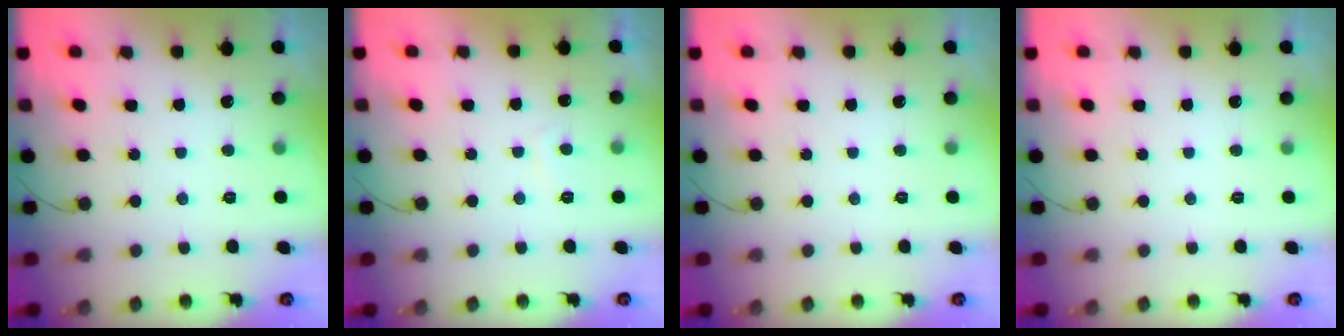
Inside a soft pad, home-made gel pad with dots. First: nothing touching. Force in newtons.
{"total": 0.7, "press": 0.5, "slide": 0.5}
{"total": 0.0}
{"total": 0.0}